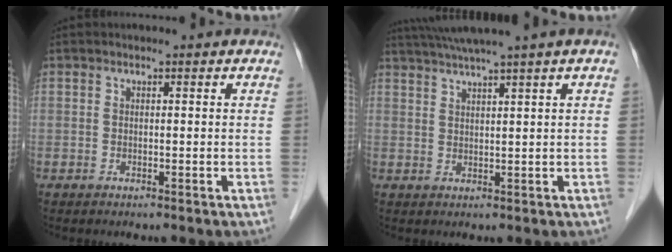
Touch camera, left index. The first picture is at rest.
{"total": 6.4, "force": [4.9, -1.8, 3.6], "torque": [-0.057, 0.020, 0.083]}